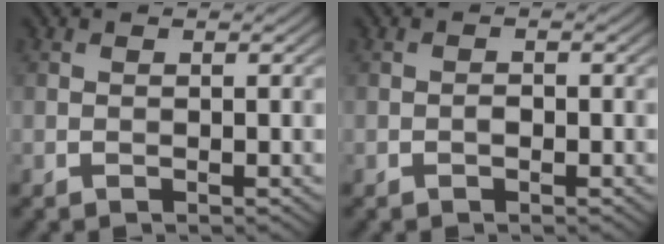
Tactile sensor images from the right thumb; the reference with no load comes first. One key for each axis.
{"total": 0.8, "fx": -0.4, "fy": 0.5, "fz": 0.5, "tx": -0.009, "ty": 0.002, "tz": -0.009}